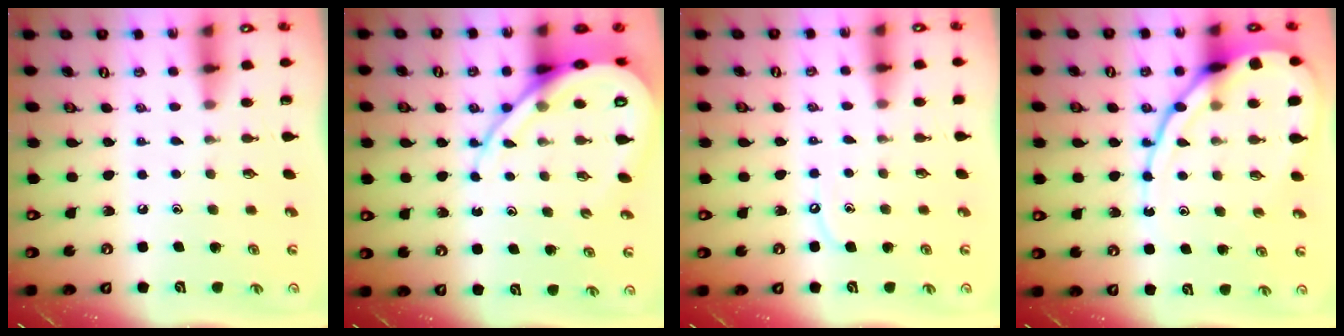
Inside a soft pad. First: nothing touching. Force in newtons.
{"total": 13.4, "press": 13.3, "slide": 1.4}
{"total": 3.9, "press": 3.8, "slide": 0.6}
{"total": 13.5, "press": 13.4, "slide": 1.2}